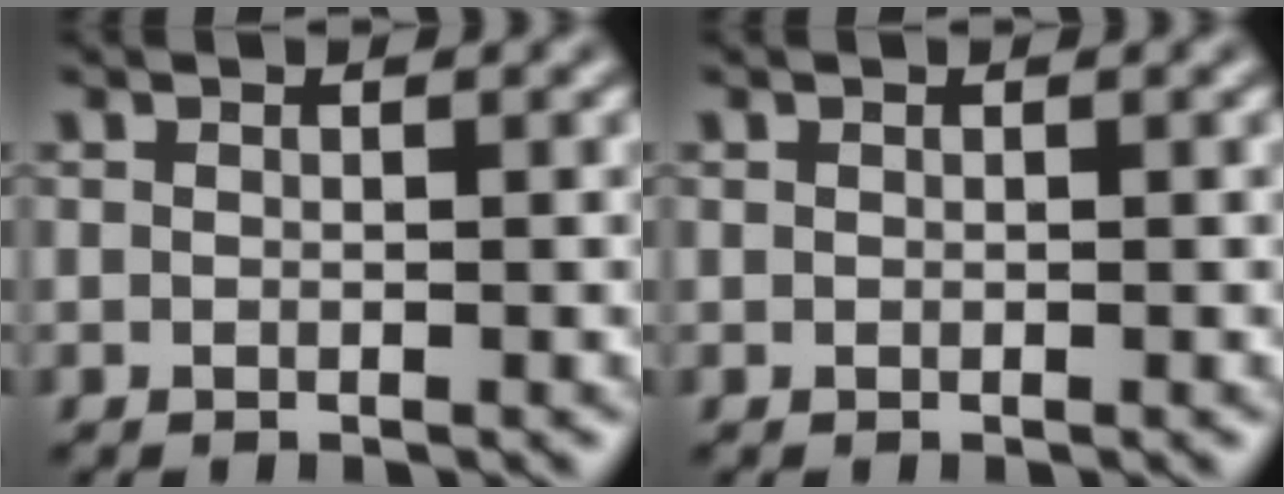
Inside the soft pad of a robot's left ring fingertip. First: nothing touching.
{"total": 0.0}